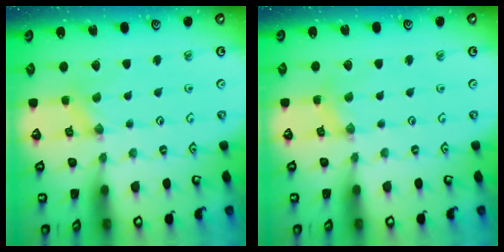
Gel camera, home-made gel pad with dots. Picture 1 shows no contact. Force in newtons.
{"total": 2.1, "press": 2.1, "slide": 0.4}